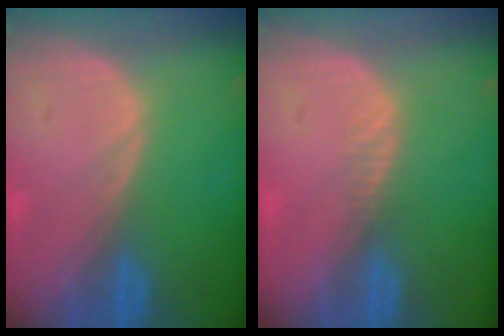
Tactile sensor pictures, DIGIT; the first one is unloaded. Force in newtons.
{"total": 1.2, "press": 0.9, "slide": 0.8}